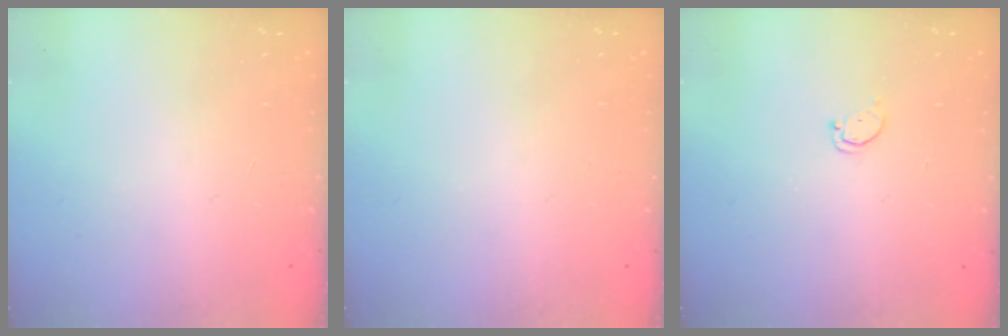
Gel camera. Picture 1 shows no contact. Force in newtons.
{"total": 0.0}
{"total": 1.7, "press": 1.7, "slide": 0.2}